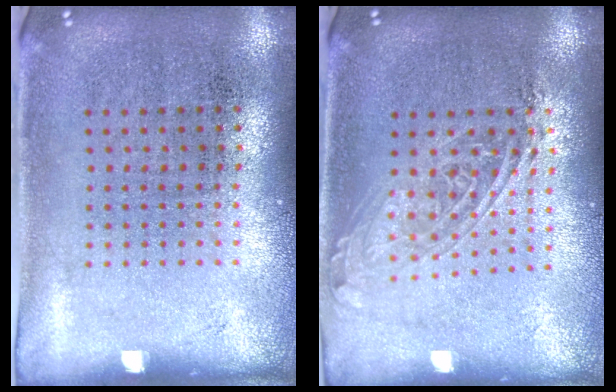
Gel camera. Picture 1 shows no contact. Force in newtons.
{"total": 1.7, "press": 1.4, "slide": 0.9}